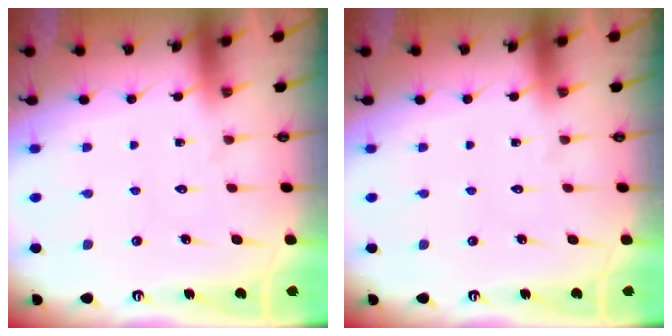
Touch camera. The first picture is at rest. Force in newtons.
{"total": 0.0}